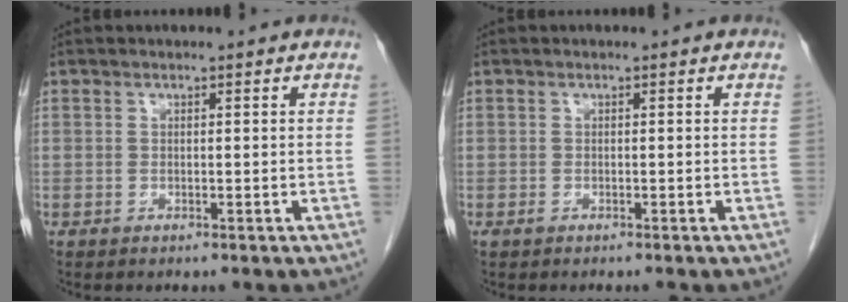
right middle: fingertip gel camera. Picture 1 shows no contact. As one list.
[{"total": 0.6, "force": [-0.4, 0.2, 0.4], "torque": [-0.010, -0.001, -0.005]}]